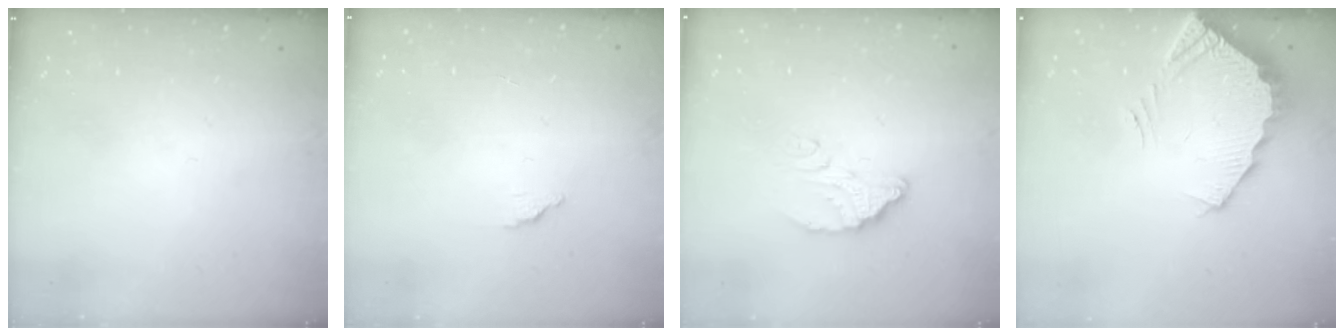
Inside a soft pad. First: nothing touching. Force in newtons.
{"total": 1.4, "press": 1.4, "slide": 0.1}
{"total": 7.4, "press": 7.4, "slide": 0.6}
{"total": 3.7, "press": 3.6, "slide": 0.2}